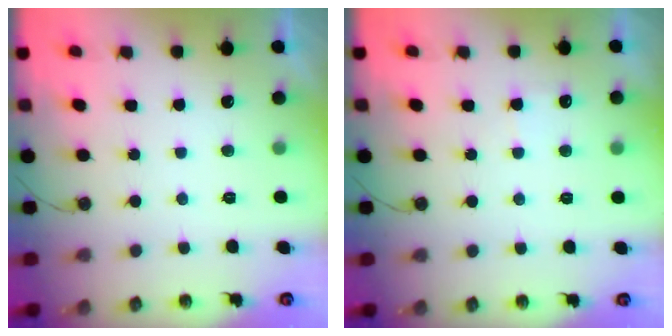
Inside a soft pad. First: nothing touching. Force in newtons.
{"total": 4.1, "press": 4.0, "slide": 0.5}